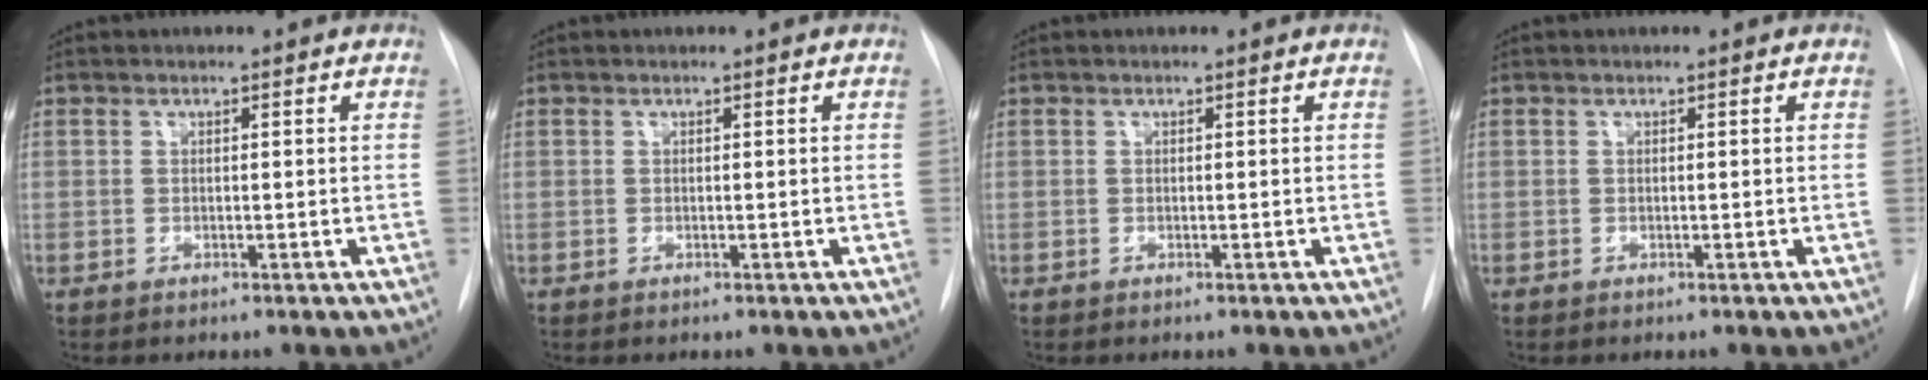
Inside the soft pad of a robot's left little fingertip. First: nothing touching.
{"total": 0.0}
{"total": 0.0}
{"total": 0.0}